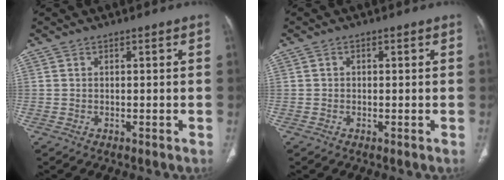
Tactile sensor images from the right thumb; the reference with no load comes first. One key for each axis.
{"total": 0.7, "fx": 0.1, "fy": 0.6, "fz": 0.3, "tx": -0.001, "ty": 0.002, "tz": -0.002}